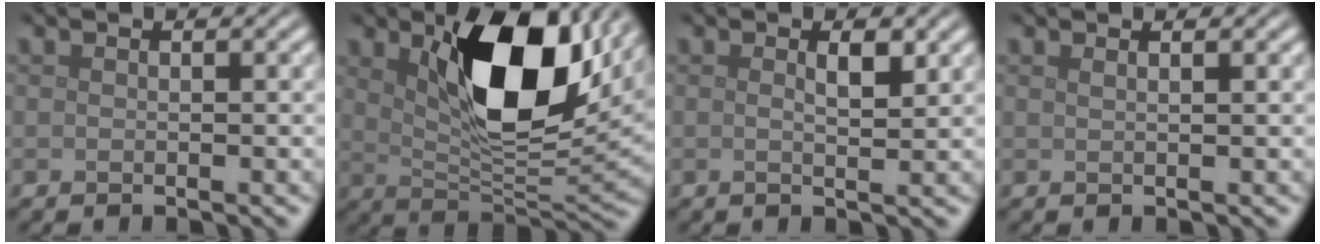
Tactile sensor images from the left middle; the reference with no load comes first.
{"total": 11.6, "force": [3.8, 5.1, 9.6], "torque": [-0.159, -0.002, 0.063]}
{"total": 1.6, "force": [0.6, 0.3, 1.5], "torque": [-0.024, 0.000, 0.007]}
{"total": 1.3, "force": [0.8, 0.6, 0.9], "torque": [-0.002, 0.001, -0.001]}